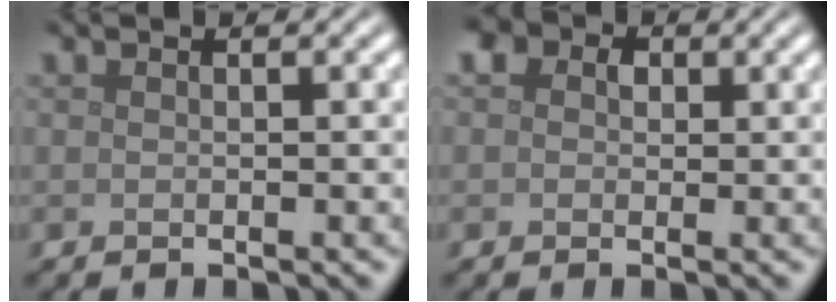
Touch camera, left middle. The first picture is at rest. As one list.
[{"total": 4.0, "force": [1.6, 3.0, 2.0], "torque": [-0.026, 0.013, -0.006]}]